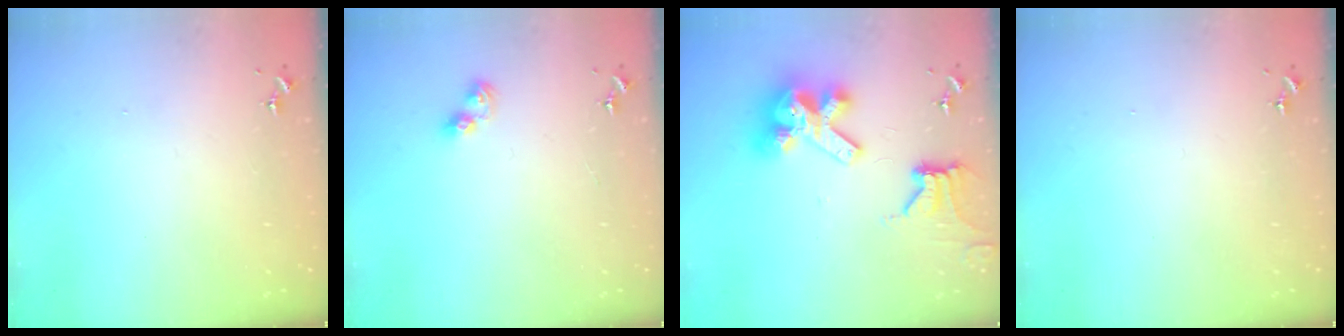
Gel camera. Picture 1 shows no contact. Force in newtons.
{"total": 5.9, "press": 5.9, "slide": 0.9}
{"total": 15.8, "press": 15.7, "slide": 1.9}
{"total": 0.0}